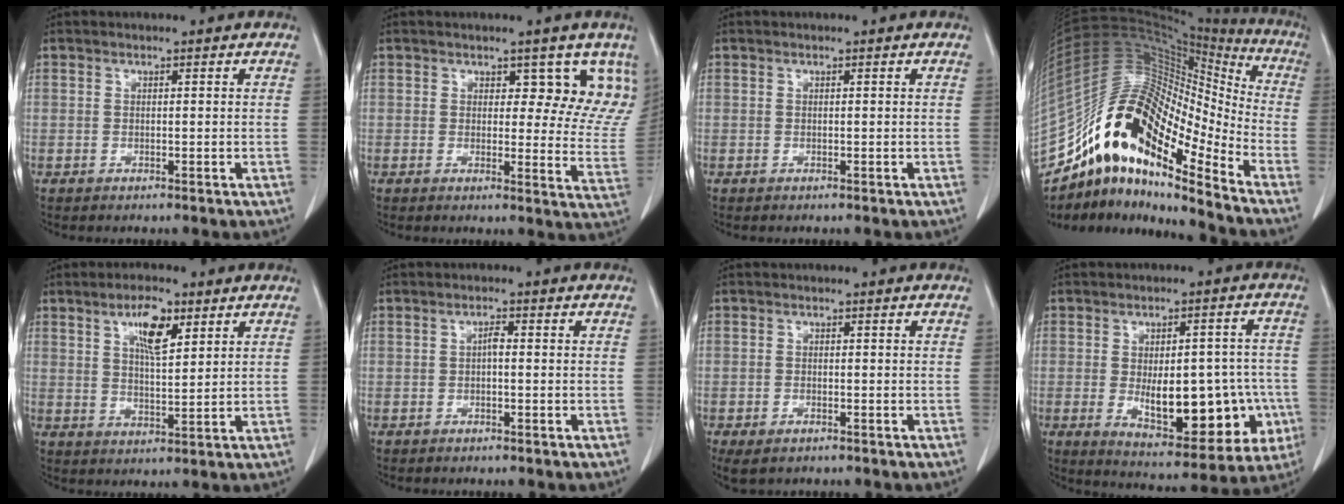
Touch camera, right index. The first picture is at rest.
{"total": 9.0, "force": [6.2, 4.5, 4.9], "torque": [-0.027, -0.019, 0.057]}
{"total": 0.0}
{"total": 20.8, "force": [-14.2, 5.4, 14.2], "torque": [-0.265, 0.046, -0.255]}
{"total": 6.7, "force": [3.4, 1.9, 5.5], "torque": [-0.098, 0.002, 0.059]}
{"total": 1.3, "force": [-0.2, 0.4, 1.2], "torque": [-0.022, 0.004, -0.004]}
{"total": 3.4, "force": [-2.2, 1.6, 2.0], "torque": [-0.038, -0.007, -0.031]}
{"total": 16.5, "force": [-3.5, 7.3, 14.3], "torque": [-0.186, 0.015, -0.026]}